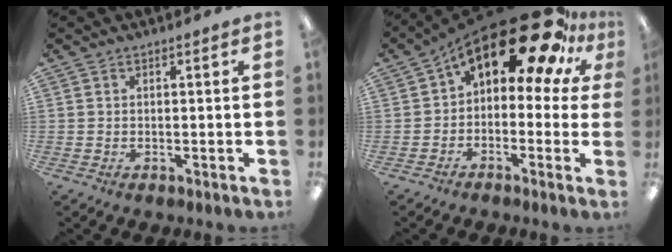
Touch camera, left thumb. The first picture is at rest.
{"total": 19.4, "force": [11.5, 8.0, 13.5], "torque": [-0.200, -0.082, 0.188]}